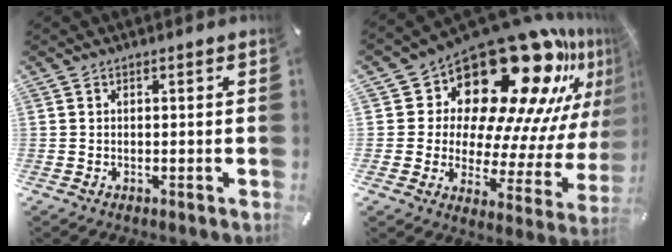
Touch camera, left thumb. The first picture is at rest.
{"total": 25.1, "force": [16.5, 13.1, 13.7], "torque": [-0.189, -0.154, 0.286]}